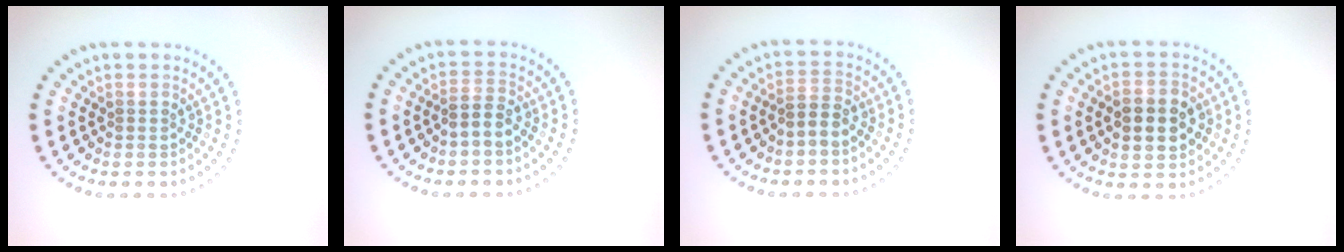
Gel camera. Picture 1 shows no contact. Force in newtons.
{"total": 1.7, "press": 1.5, "slide": 0.8}
{"total": 2.0, "press": 1.8, "slide": 1.0}
{"total": 4.6, "press": 4.6, "slide": 0.2}